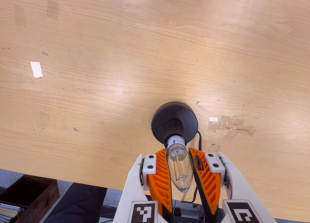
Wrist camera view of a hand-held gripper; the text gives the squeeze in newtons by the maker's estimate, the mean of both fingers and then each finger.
{"total": 14.7, "left": 15.1, "right": 14.2}